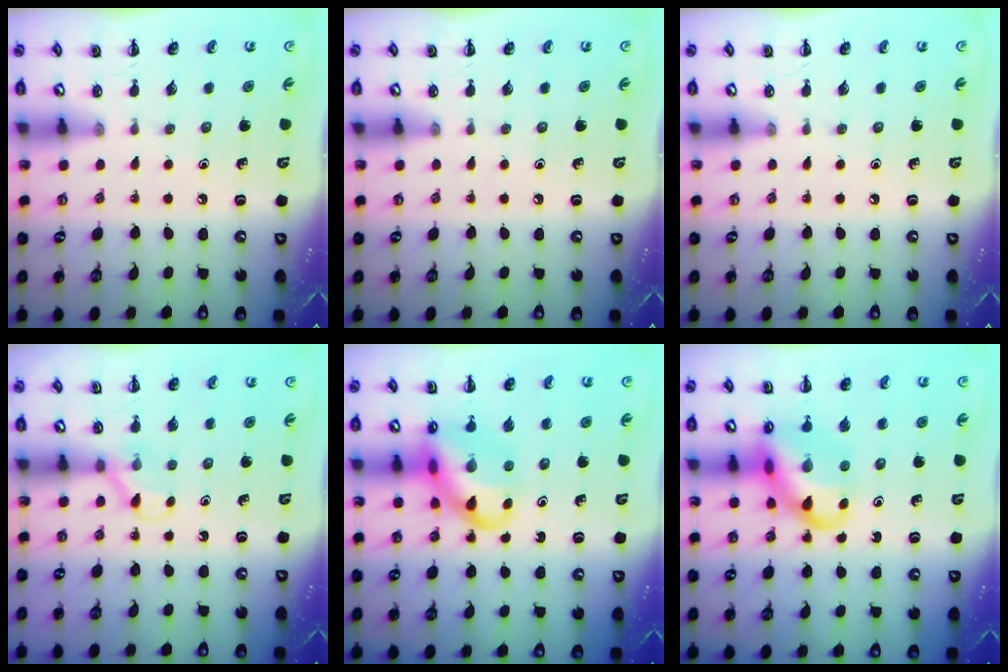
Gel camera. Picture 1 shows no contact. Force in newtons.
{"total": 0.0}
{"total": 0.0}
{"total": 5.4, "press": 5.2, "slide": 1.5}
{"total": 13.8, "press": 13.3, "slide": 3.7}
{"total": 13.8, "press": 13.3, "slide": 3.7}